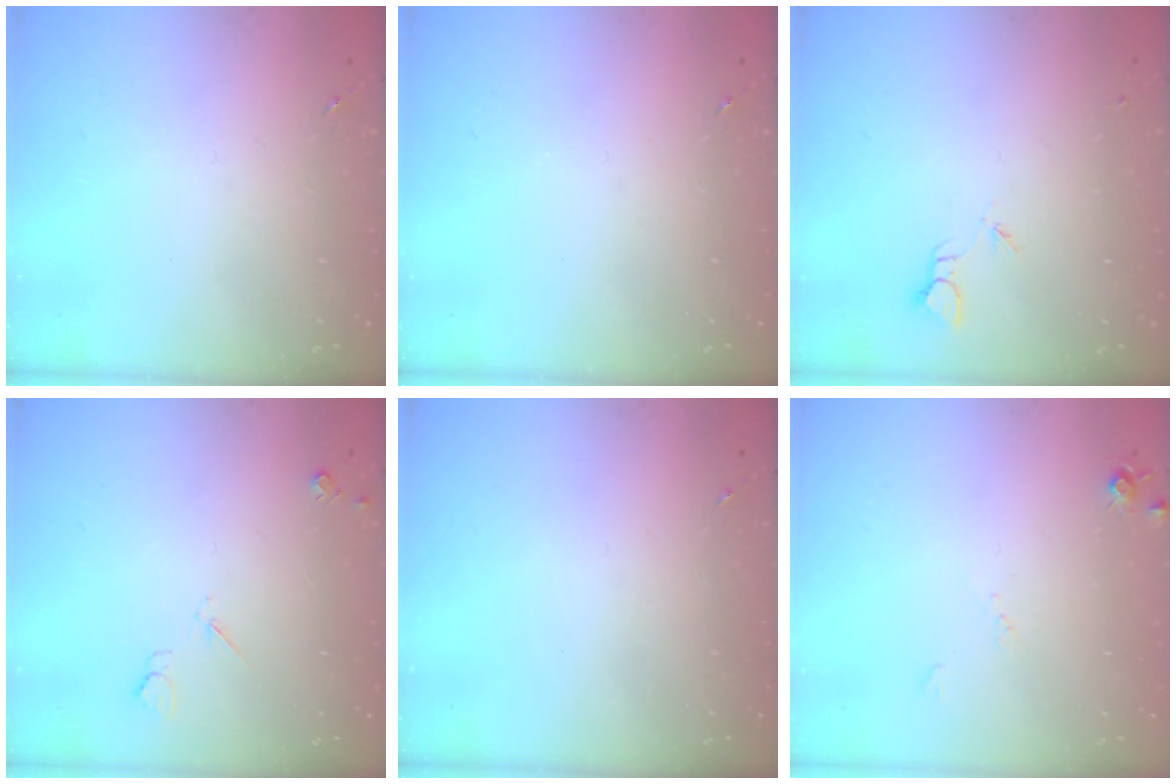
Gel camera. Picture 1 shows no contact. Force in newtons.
{"total": 0.0}
{"total": 2.0, "press": 2.0, "slide": 0.1}
{"total": 4.1, "press": 4.0, "slide": 0.7}
{"total": 0.0}
{"total": 5.4, "press": 5.4, "slide": 0.6}